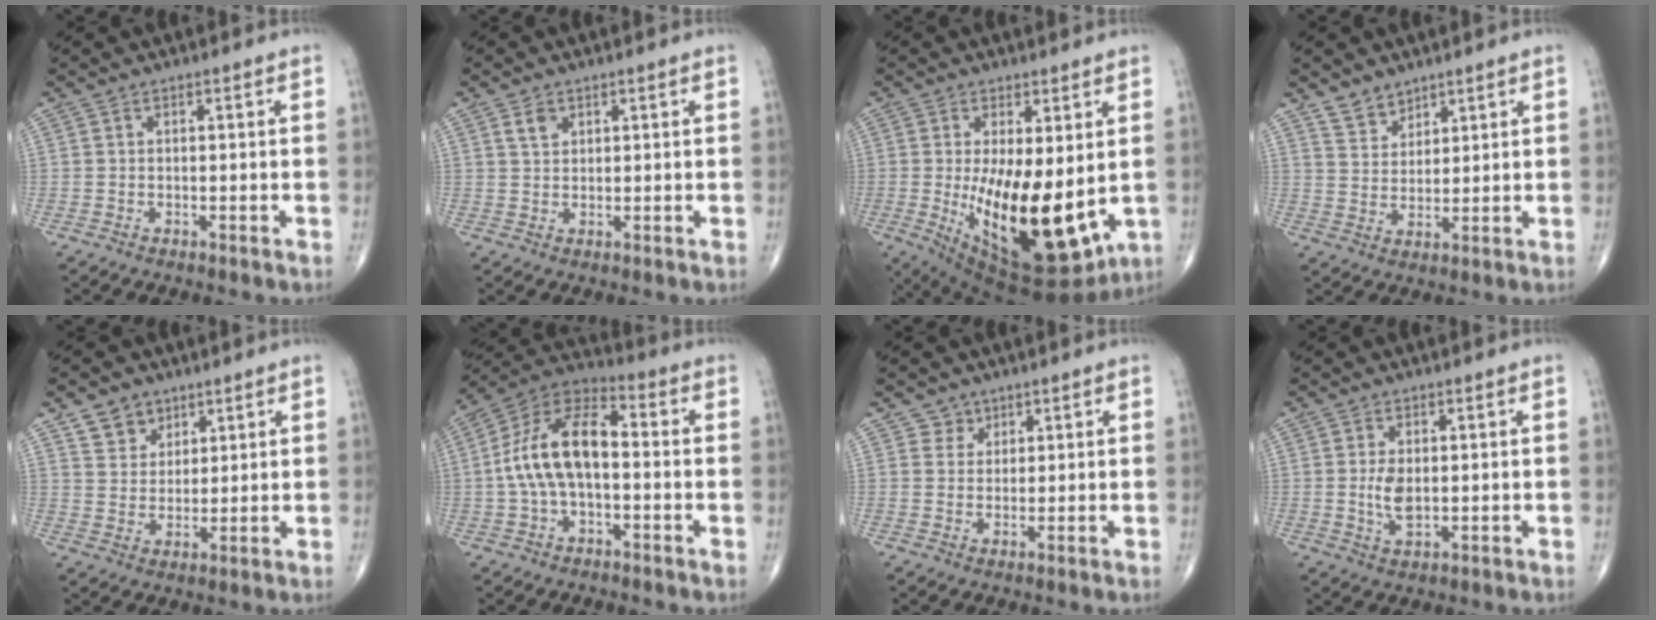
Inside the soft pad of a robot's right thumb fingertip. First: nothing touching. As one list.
[{"total": 2.6, "force": [1.4, 1.7, 1.3], "torque": [-0.016, -0.006, 0.028]}, {"total": 19.4, "force": [-1.5, 7.9, 17.7], "torque": [-0.281, -0.038, 0.005]}, {"total": 4.7, "force": [3.8, 2.7, 1.0], "torque": [0.005, -0.029, 0.073]}, {"total": 6.3, "force": [4.0, 4.6, 1.6], "torque": [-0.002, -0.025, 0.074]}, {"total": 14.3, "force": [-0.5, 7.3, 12.2], "torque": [-0.226, 0.045, -0.021]}, {"total": 2.7, "force": [1.6, 2.1, -0.1], "torque": [0.024, -0.008, 0.020]}, {"total": 4.5, "force": [0.1, 2.4, 3.8], "torque": [-0.074, -0.009, 0.007]}]